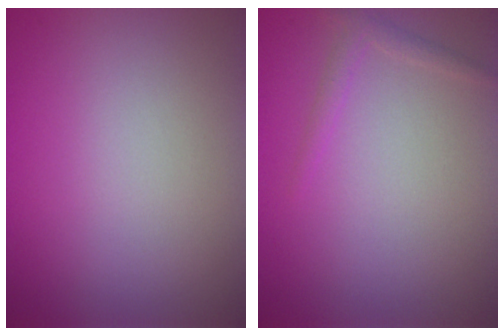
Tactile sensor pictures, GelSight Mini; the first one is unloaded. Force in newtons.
{"total": 1.2, "press": 1.2, "slide": 0.1}